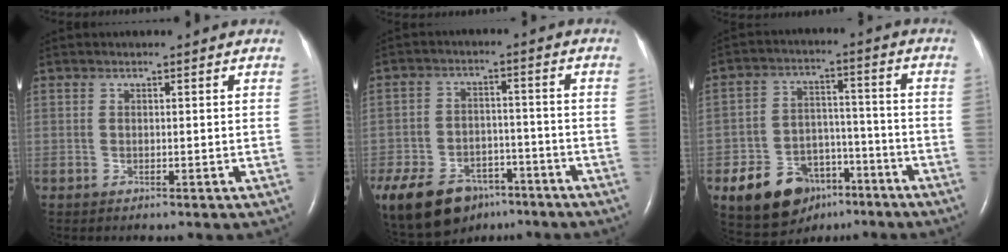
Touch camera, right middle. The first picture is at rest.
{"total": 23.7, "force": [-14.7, 14.7, 11.3], "torque": [-0.318, -0.028, -0.223]}
{"total": 11.9, "force": [-6.9, 7.9, 5.6], "torque": [-0.105, 0.017, -0.105]}